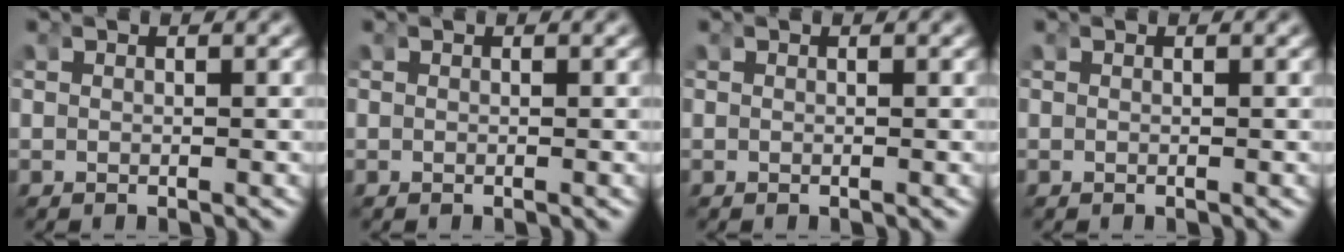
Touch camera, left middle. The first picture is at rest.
{"total": 0.0}
{"total": 0.0}
{"total": 0.0}